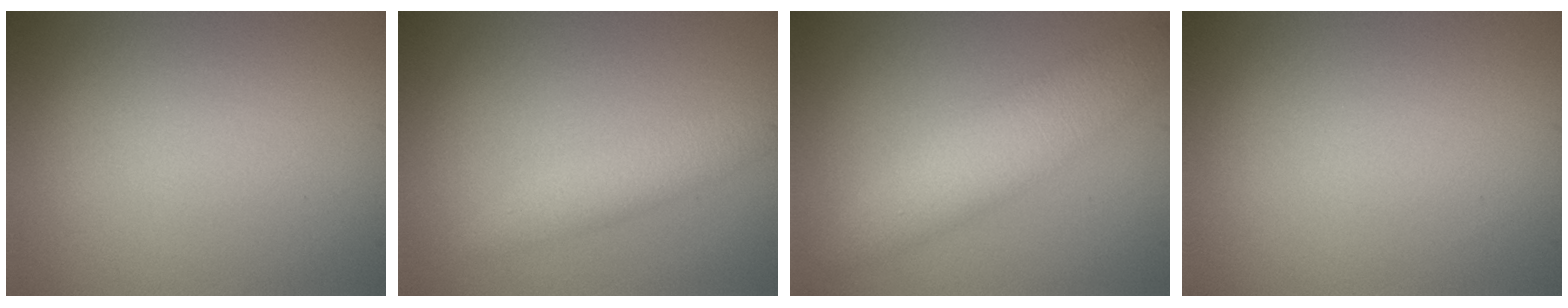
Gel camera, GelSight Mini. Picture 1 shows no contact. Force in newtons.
{"total": 2.5, "press": 2.5, "slide": 0.1}
{"total": 4.7, "press": 4.7, "slide": 0.2}
{"total": 0.0}